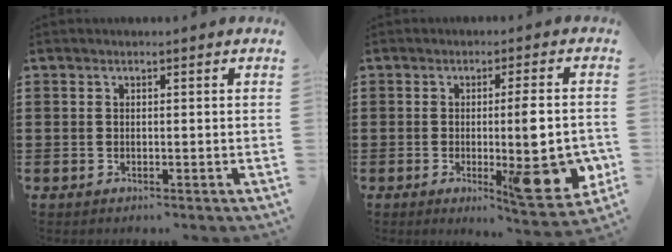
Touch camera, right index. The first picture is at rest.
{"total": 10.3, "force": [-1.6, 1.4, 10.1], "torque": [-0.143, -0.013, -0.026]}